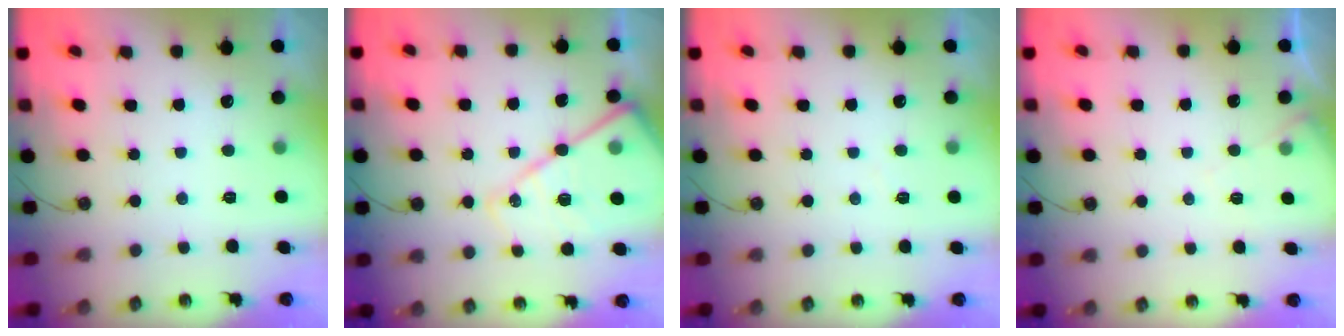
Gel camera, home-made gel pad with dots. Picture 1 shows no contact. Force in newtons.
{"total": 18.3, "press": 18.2, "slide": 1.8}
{"total": 3.4, "press": 3.4, "slide": 0.5}
{"total": 4.4, "press": 4.3, "slide": 0.7}